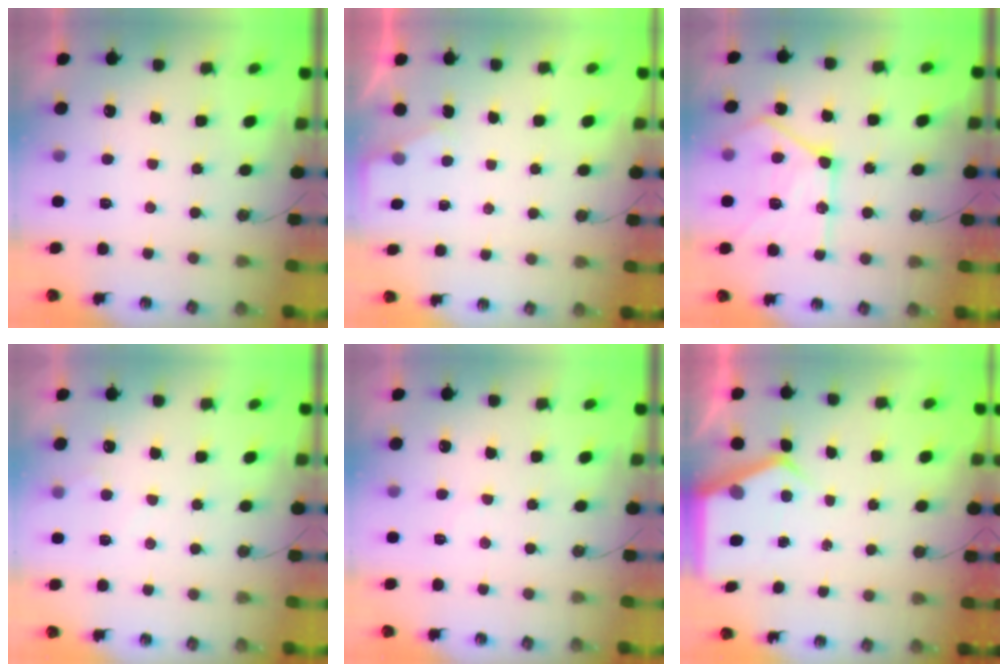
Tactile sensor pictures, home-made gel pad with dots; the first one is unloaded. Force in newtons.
{"total": 1.8, "press": 1.8, "slide": 0.3}
{"total": 20.3, "press": 20.2, "slide": 1.9}
{"total": 3.7, "press": 3.6, "slide": 0.4}
{"total": 5.3, "press": 5.2, "slide": 0.7}
{"total": 4.5, "press": 4.5, "slide": 0.4}